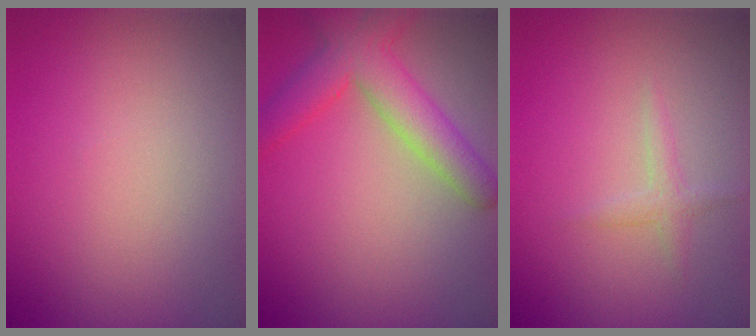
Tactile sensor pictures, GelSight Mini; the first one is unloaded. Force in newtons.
{"total": 5.3, "press": 5.3, "slide": 0.2}
{"total": 1.2, "press": 1.2, "slide": 0.0}